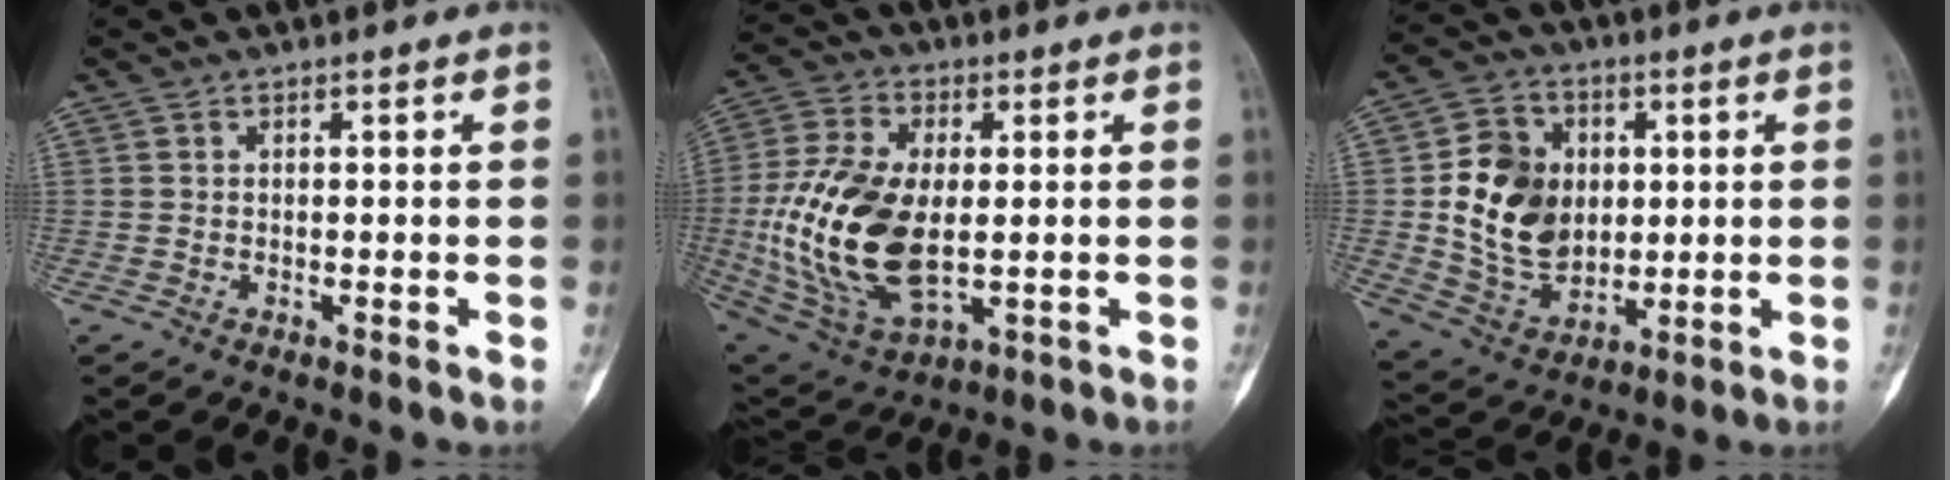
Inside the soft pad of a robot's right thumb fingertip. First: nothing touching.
{"total": 20.4, "force": [-1.1, 11.6, 16.8], "torque": [-0.340, -0.006, -0.007]}
{"total": 15.7, "force": [1.2, 12.2, 9.8], "torque": [-0.128, -0.006, 0.033]}